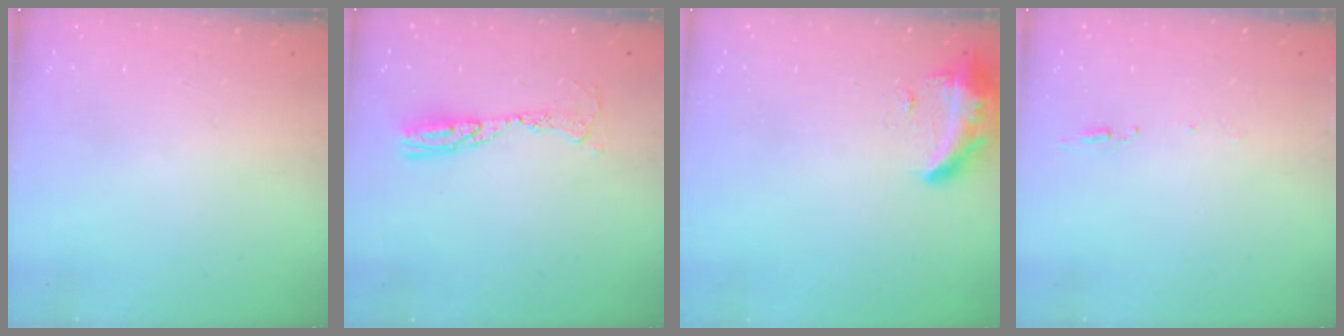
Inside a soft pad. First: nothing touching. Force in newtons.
{"total": 10.1, "press": 10.1, "slide": 0.6}
{"total": 19.4, "press": 12.3, "slide": 14.9}
{"total": 6.8, "press": 6.8, "slide": 0.7}